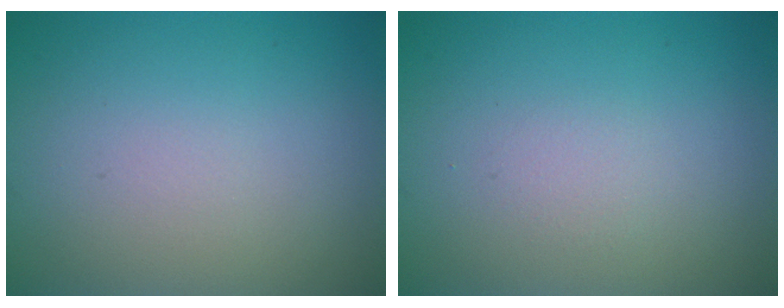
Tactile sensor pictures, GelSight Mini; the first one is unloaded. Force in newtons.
{"total": 0.9, "press": 0.9, "slide": 0.1}